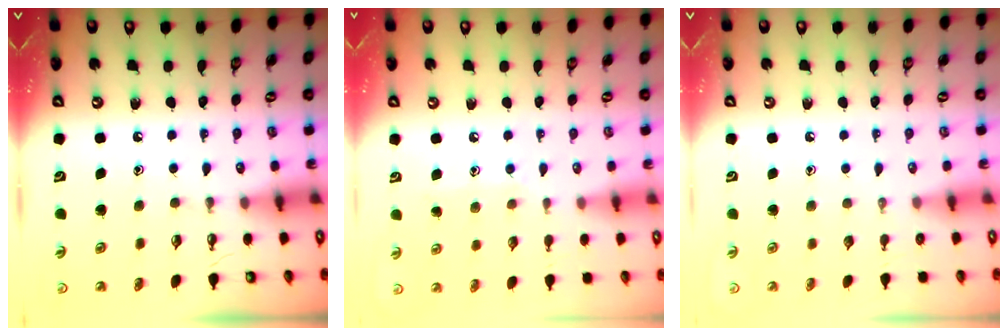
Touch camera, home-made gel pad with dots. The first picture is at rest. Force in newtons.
{"total": 6.4, "press": 6.4, "slide": 0.3}
{"total": 0.0}